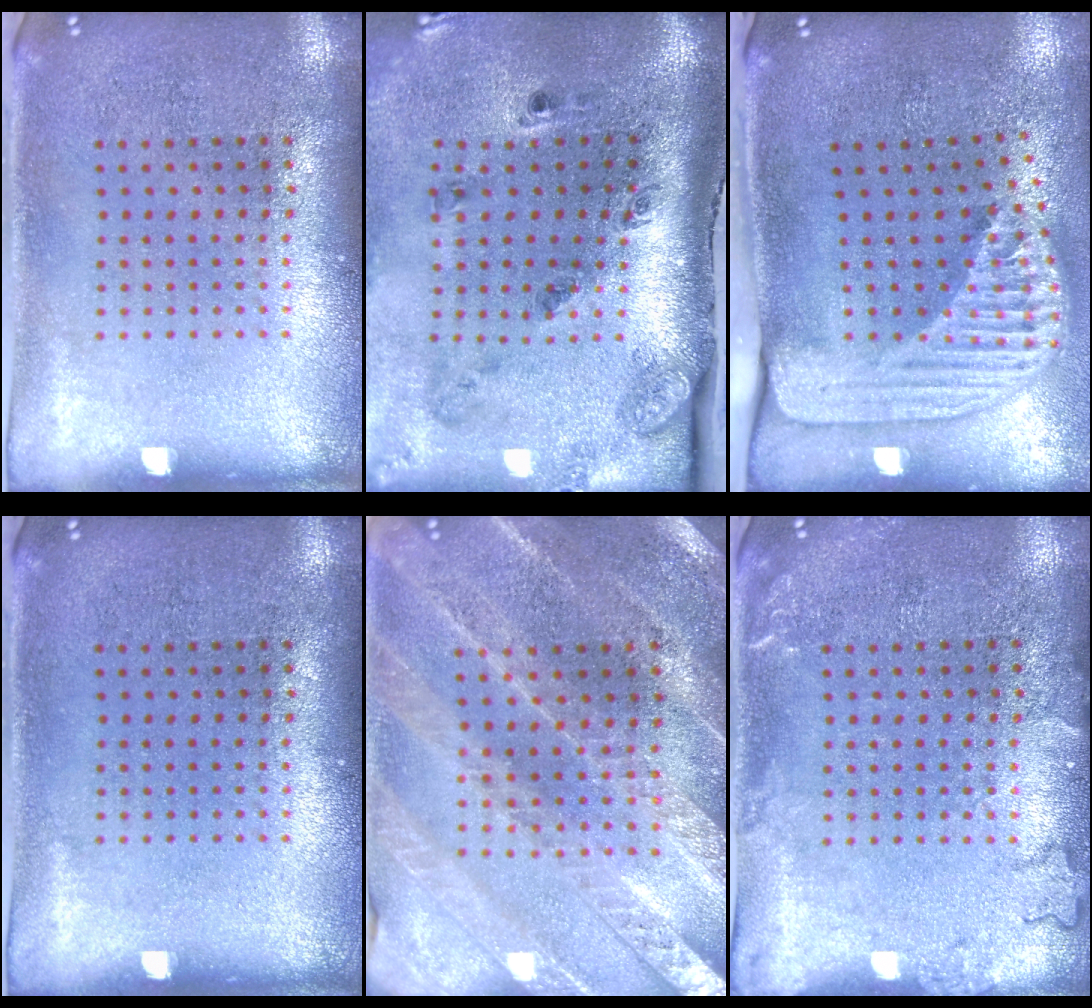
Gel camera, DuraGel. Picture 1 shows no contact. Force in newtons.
{"total": 2.5, "press": 1.7, "slide": 1.8}
{"total": 2.5, "press": 1.8, "slide": 1.8}
{"total": 0.0}
{"total": 2.4, "press": 2.4, "slide": 0.4}
{"total": 1.7, "press": 1.6, "slide": 0.3}